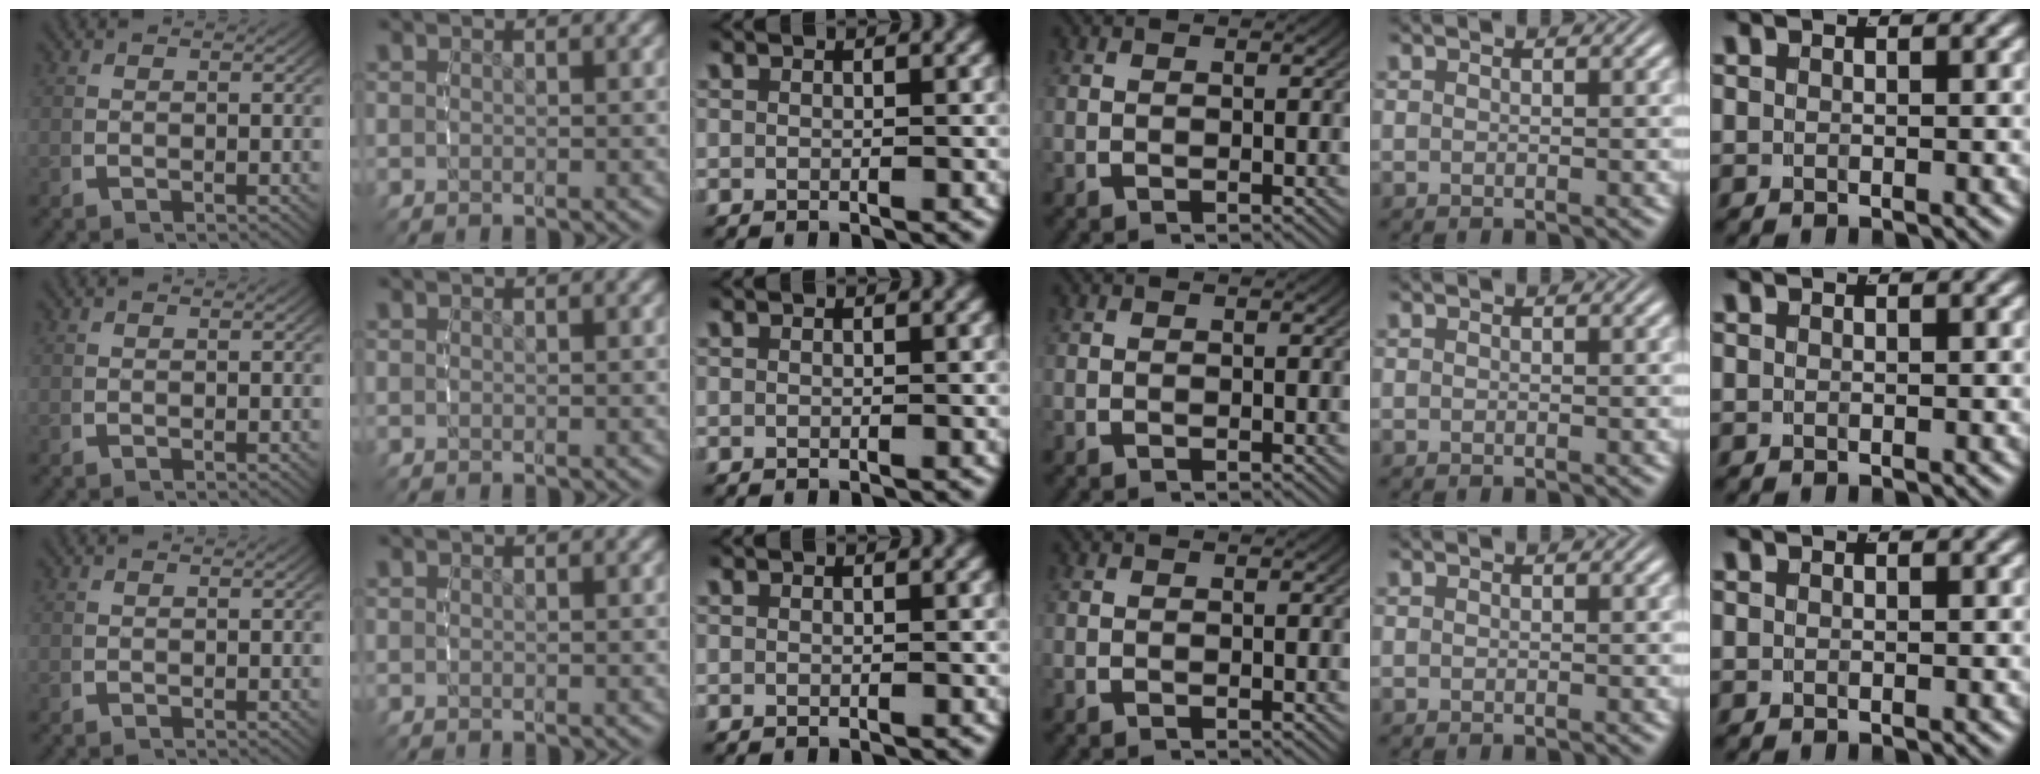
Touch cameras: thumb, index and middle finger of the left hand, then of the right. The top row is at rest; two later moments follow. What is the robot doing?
{"motion": "reach", "object": "jacket"}